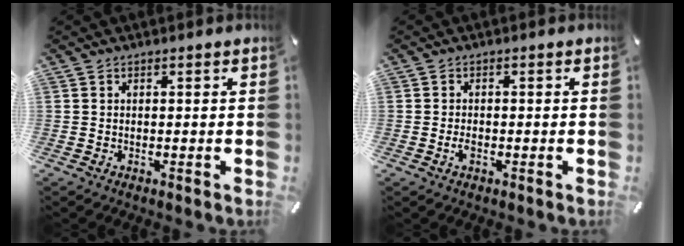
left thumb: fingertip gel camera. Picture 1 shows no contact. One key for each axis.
{"total": 1.9, "fx": -0.8, "fy": 1.0, "fz": 1.4, "tx": -0.033, "ty": 0.001, "tz": -0.018}